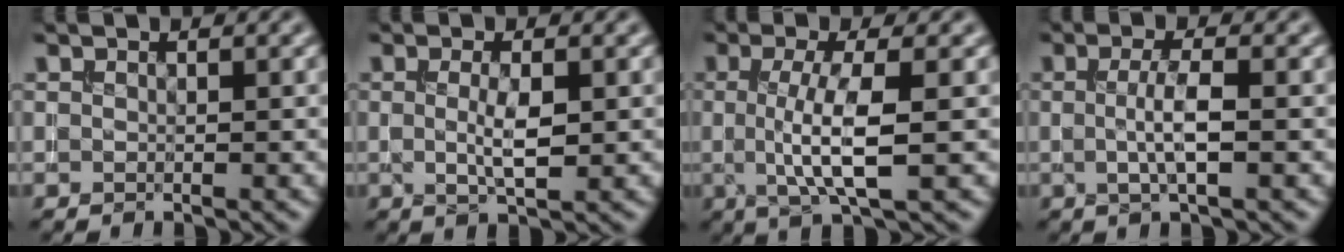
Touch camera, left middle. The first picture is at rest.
{"total": 2.6, "force": [0.0, 0.6, 2.5], "torque": [-0.051, 0.001, 0.001]}
{"total": 5.3, "force": [-0.3, 1.2, 5.2], "torque": [-0.101, -0.001, -0.005]}
{"total": 3.0, "force": [-0.1, 0.6, 2.9], "torque": [-0.056, 0.002, -0.003]}